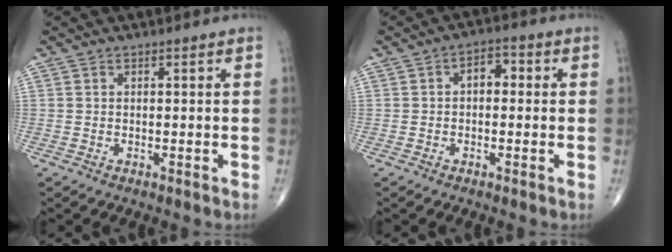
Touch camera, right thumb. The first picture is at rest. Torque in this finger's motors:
{"motor_torque": [1.33, 2.38, 0.59, 0.18, 0.00]}